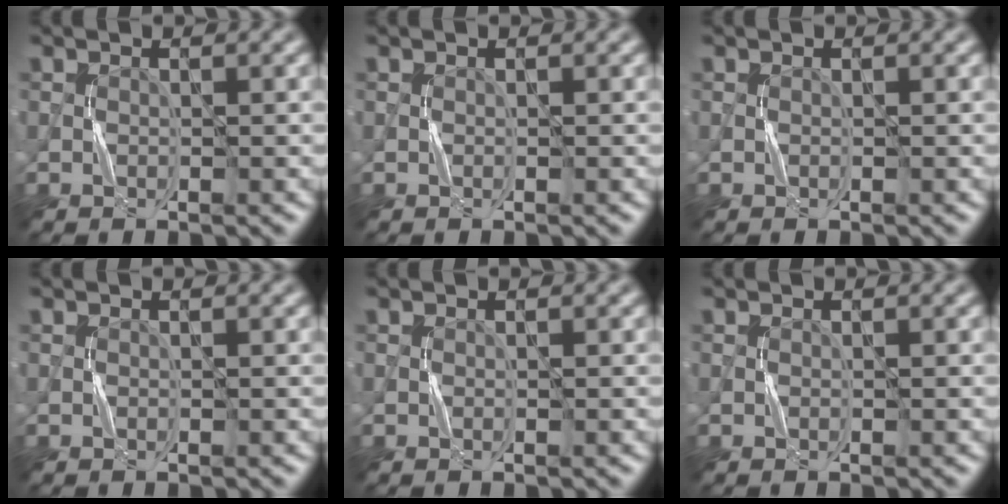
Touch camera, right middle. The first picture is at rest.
{"total": 0.0}
{"total": 0.0}
{"total": 0.0}
{"total": 0.0}
{"total": 0.0}